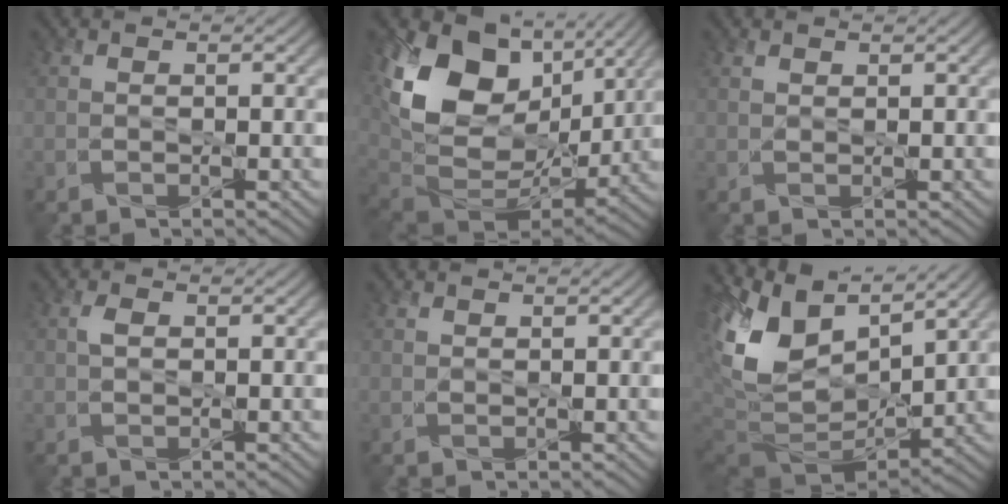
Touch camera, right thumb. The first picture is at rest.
{"total": 17.9, "force": [5.0, 11.7, 12.6], "torque": [-0.251, -0.015, 0.129]}
{"total": 1.1, "force": [0.9, 0.4, 0.6], "torque": [-0.012, 0.003, 0.020]}
{"total": 1.5, "force": [0.2, 0.7, 1.4], "torque": [-0.025, 0.004, 0.006]}
{"total": 0.8, "force": [0.7, 0.3, 0.3], "torque": [-0.005, 0.002, 0.015]}
{"total": 13.7, "force": [4.0, 8.0, 10.4], "torque": [-0.219, 0.004, 0.090]}